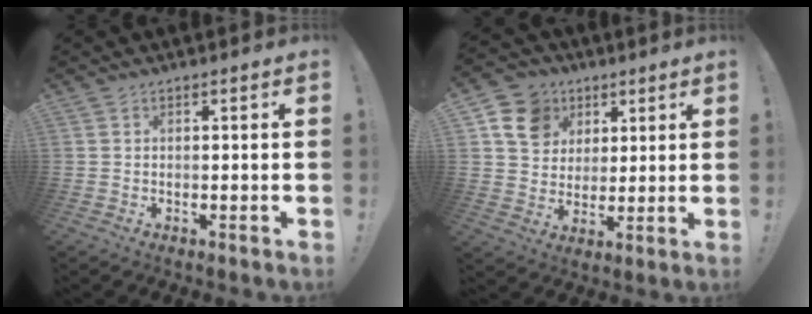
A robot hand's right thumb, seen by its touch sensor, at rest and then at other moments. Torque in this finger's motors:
{"motor_torque": [0.04, 0.10, 0.44, 0.28, 0.01]}